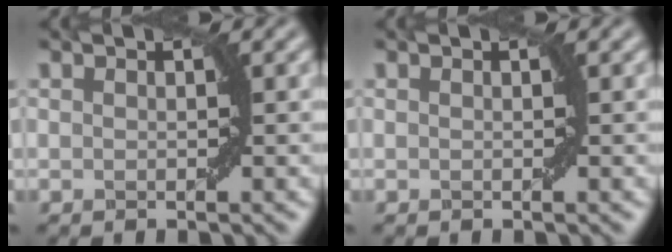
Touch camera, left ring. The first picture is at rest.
{"total": 0.0}